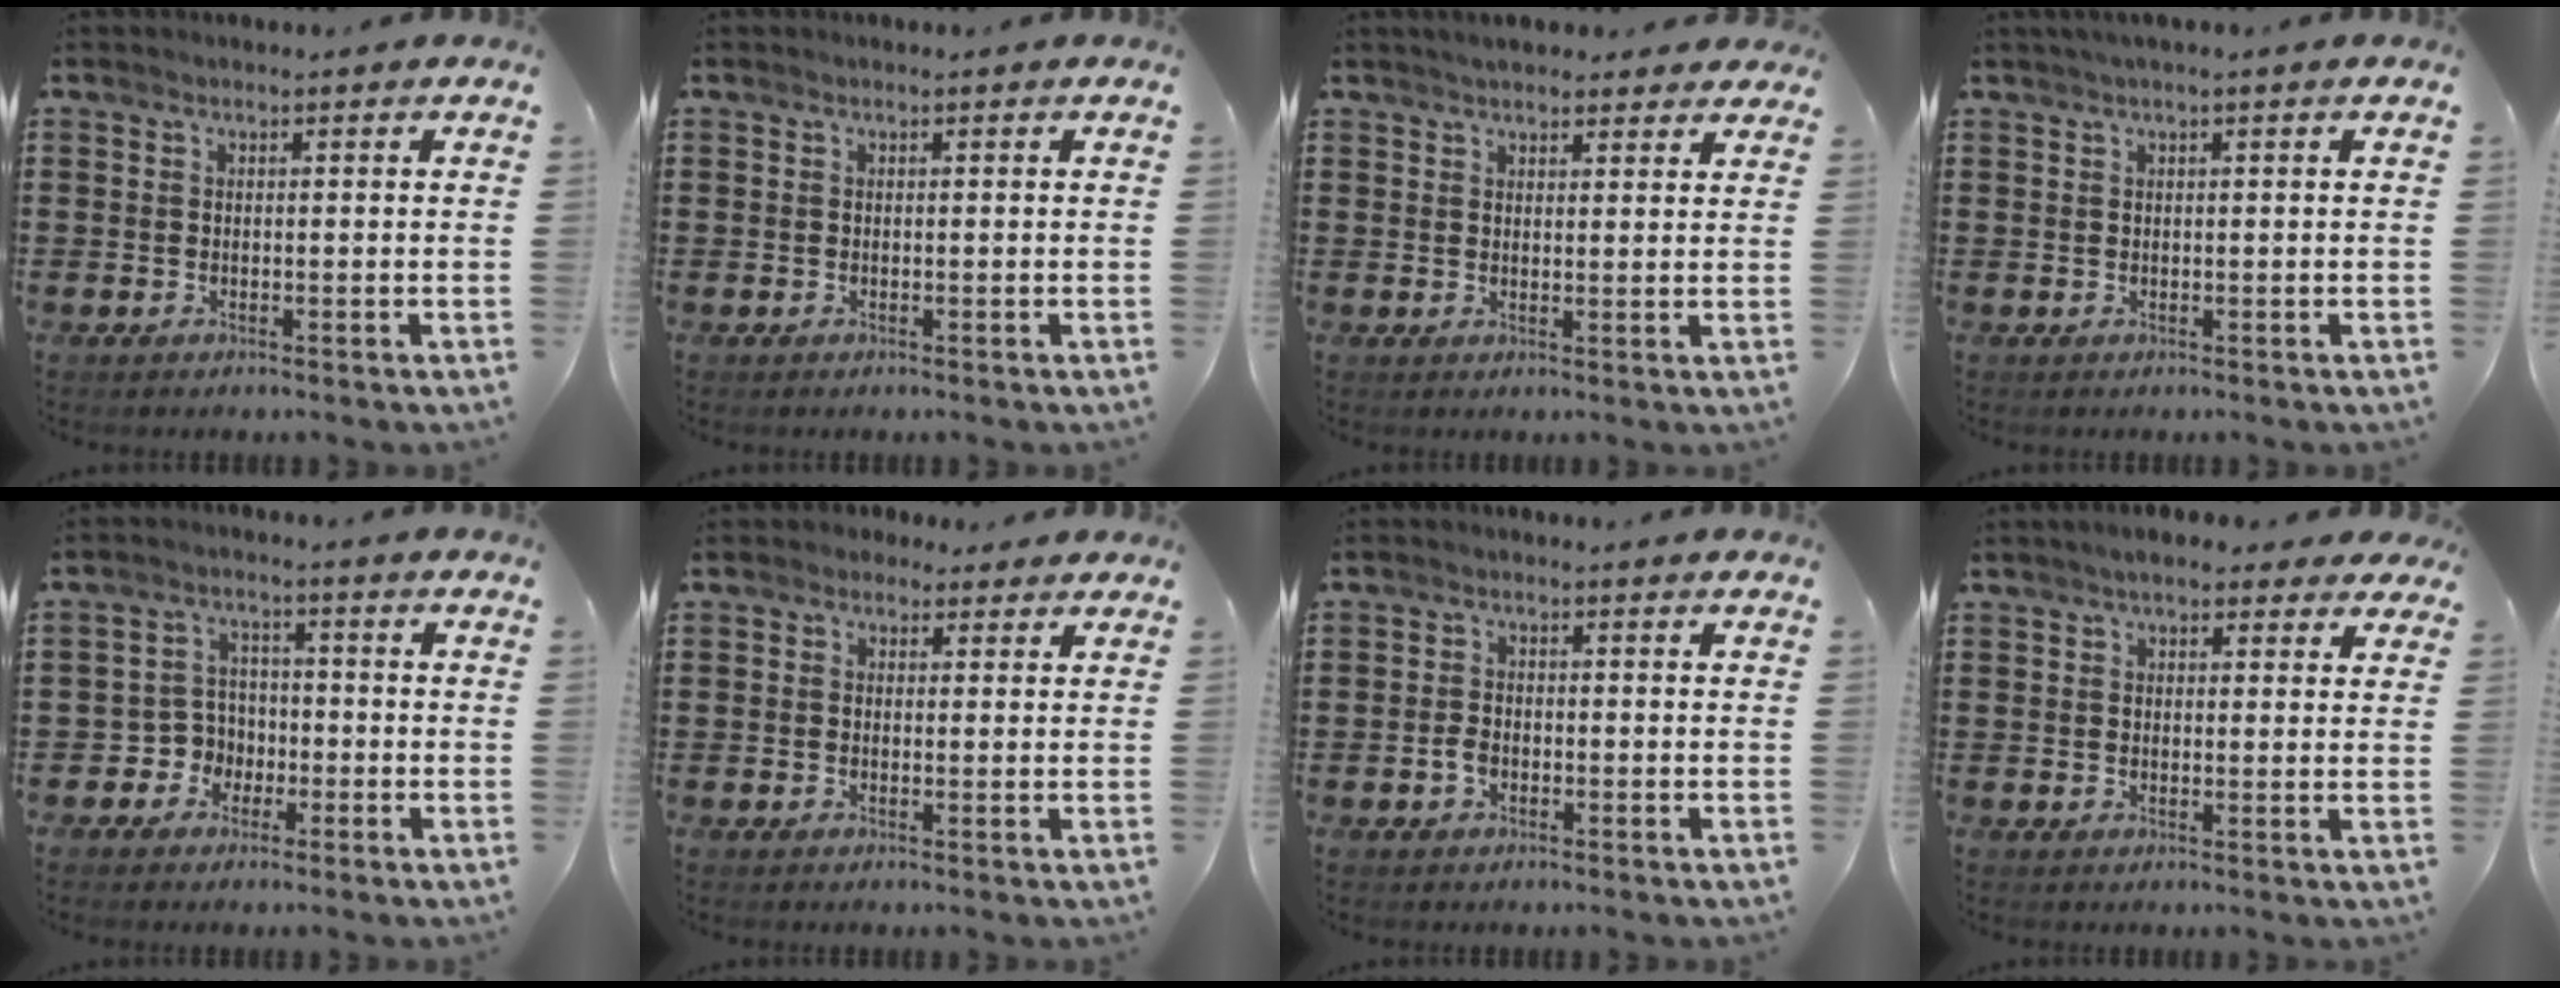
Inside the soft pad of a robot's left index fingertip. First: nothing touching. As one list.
[{"total": 0.0}, {"total": 3.1, "force": [2.9, 0.8, 0.8], "torque": [-0.022, -0.001, 0.054]}, {"total": 1.1, "force": [0.5, 0.0, 1.0], "torque": [-0.018, 0.000, 0.009]}, {"total": 4.2, "force": [-2.0, 3.6, 0.8], "torque": [-0.035, 0.006, -0.044]}, {"total": 1.5, "force": [0.9, 1.1, 0.3], "torque": [-0.012, 0.008, 0.017]}, {"total": 2.0, "force": [-0.8, 1.3, 1.3], "torque": [-0.034, -0.001, -0.018]}, {"total": 4.2, "force": [3.3, 1.5, 2.1], "torque": [-0.042, 0.001, 0.058]}]